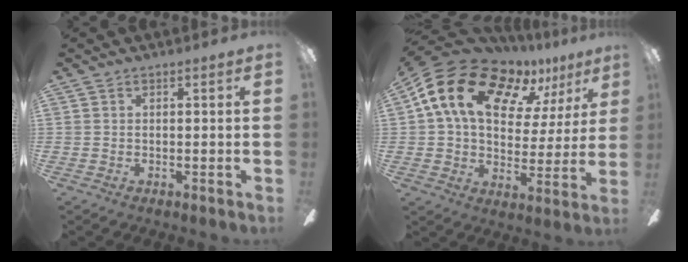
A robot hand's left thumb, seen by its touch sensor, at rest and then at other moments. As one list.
[{"total": 17.7, "force": [10.2, 10.7, 9.8], "torque": [-0.179, -0.054, 0.182]}]